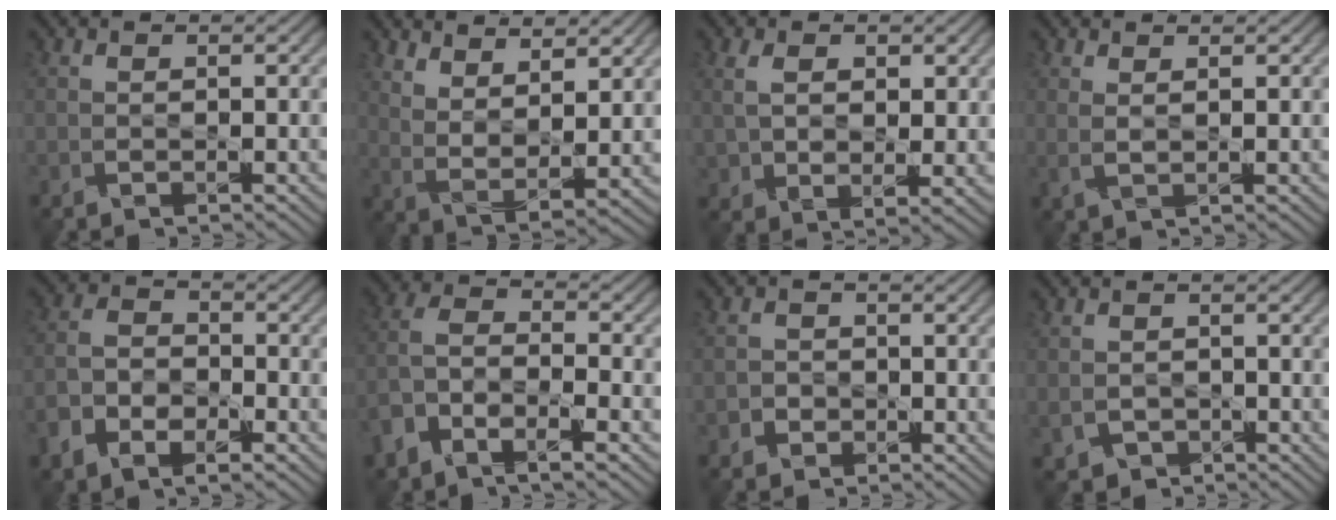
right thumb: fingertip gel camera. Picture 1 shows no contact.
{"total": 6.9, "force": [5.1, 2.0, 4.3], "torque": [-0.087, -0.019, 0.102]}
{"total": 5.5, "force": [1.6, 3.4, 4.0], "torque": [-0.086, -0.010, 0.036]}
{"total": 1.6, "force": [1.0, 0.3, 1.2], "torque": [-0.030, -0.002, 0.021]}
{"total": 6.9, "force": [-4.0, 4.0, 4.0], "torque": [-0.091, -0.011, -0.081]}
{"total": 7.7, "force": [-4.7, 3.3, 5.2], "torque": [-0.113, -0.009, -0.101]}
{"total": 1.9, "force": [-0.9, 1.6, 0.5], "torque": [-0.002, -0.001, -0.020]}
{"total": 2.3, "force": [-0.9, 1.9, 0.8], "torque": [-0.021, -0.009, -0.016]}